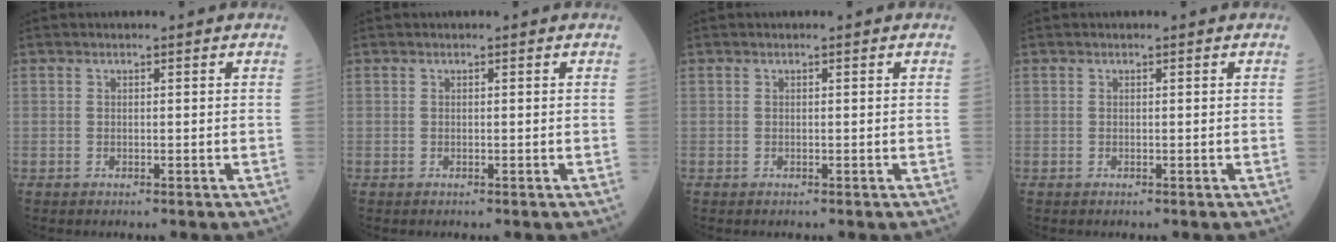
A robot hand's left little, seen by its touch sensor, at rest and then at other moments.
{"total": 0.0}
{"total": 0.0}
{"total": 0.0}